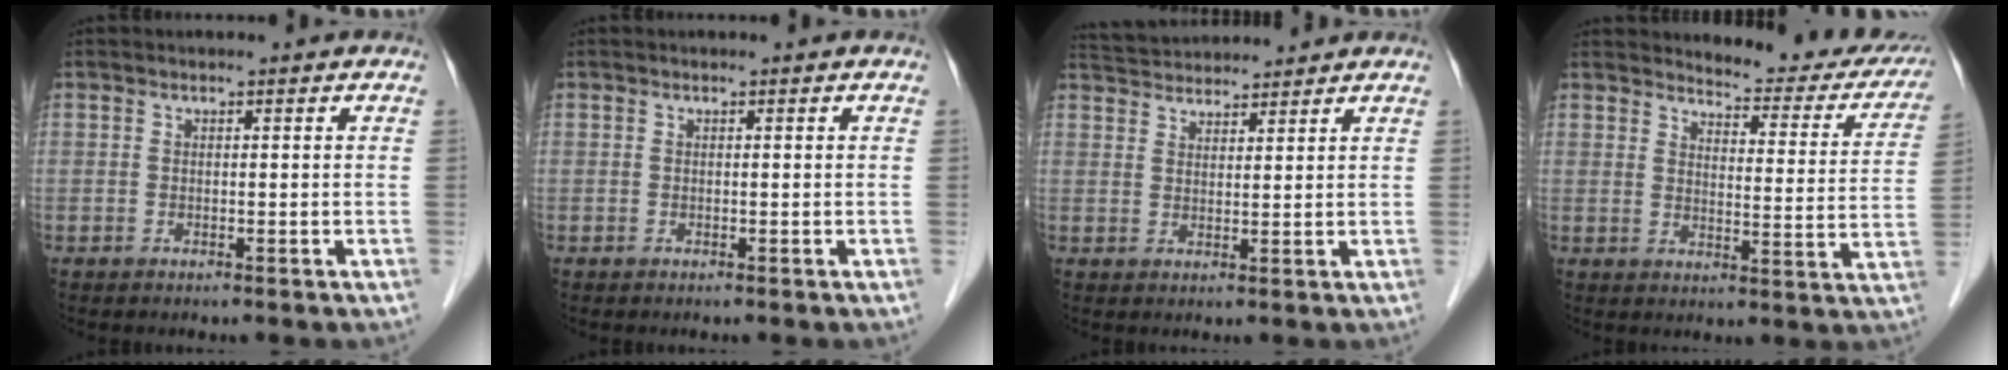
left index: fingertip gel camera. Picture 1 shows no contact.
{"total": 0.0}
{"total": 8.1, "force": [7.8, 1.0, 1.7], "torque": [-0.037, 0.036, 0.129]}
{"total": 16.2, "force": [15.4, 3.4, 3.8], "torque": [-0.017, -0.064, 0.161]}